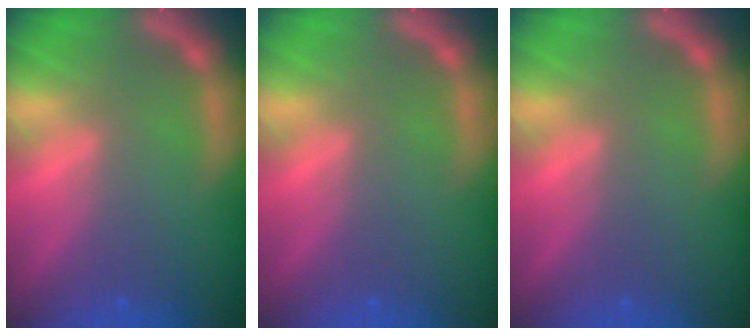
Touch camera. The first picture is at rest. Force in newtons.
{"total": 0.0}
{"total": 0.0}